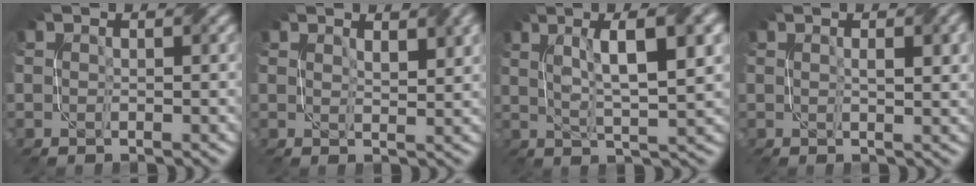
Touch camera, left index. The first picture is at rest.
{"total": 2.8, "force": [1.8, 0.8, 2.1], "torque": [-0.033, -0.003, 0.034]}
{"total": 9.2, "force": [2.9, 2.2, 8.4], "torque": [-0.123, 0.015, 0.047]}
{"total": 2.6, "force": [0.6, 0.7, 2.4], "torque": [-0.031, 0.003, 0.012]}